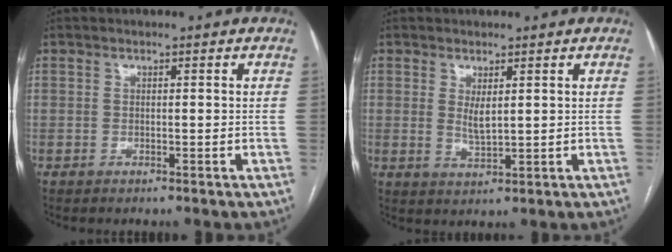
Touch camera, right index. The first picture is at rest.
{"total": 2.7, "force": [0.8, 0.7, 2.5], "torque": [-0.051, -0.011, 0.021]}